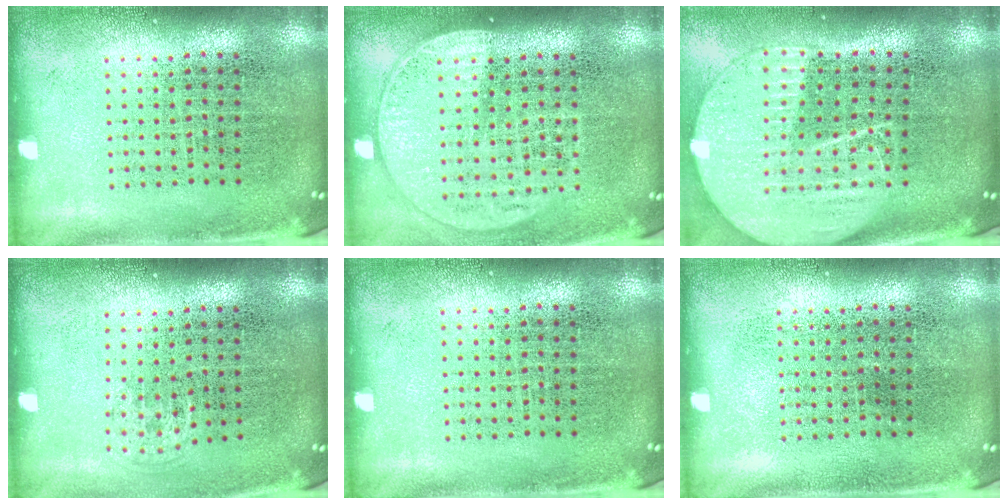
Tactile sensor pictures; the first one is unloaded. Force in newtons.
{"total": 1.6, "press": 1.4, "slide": 0.7}
{"total": 2.1, "press": 1.9, "slide": 1.0}
{"total": 0.6, "press": 0.5, "slide": 0.3}
{"total": 0.0}
{"total": 0.0}